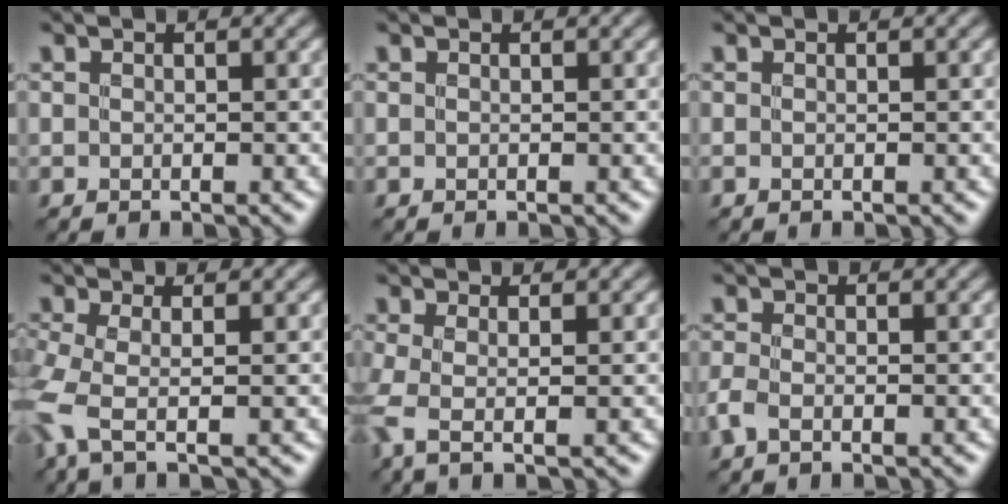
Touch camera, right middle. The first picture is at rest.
{"total": 0.0}
{"total": 0.0}
{"total": 4.2, "force": [-1.6, 1.2, 3.7], "torque": [-0.098, -0.014, -0.042]}
{"total": 3.0, "force": [-0.3, 0.8, 2.9], "torque": [-0.064, -0.005, -0.013]}
{"total": 1.5, "force": [-0.8, 0.6, 1.2], "torque": [-0.032, -0.004, -0.022]}